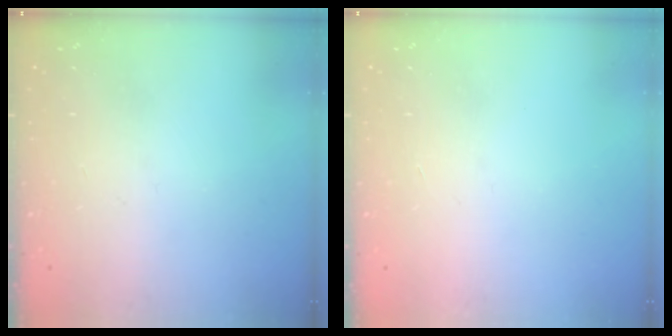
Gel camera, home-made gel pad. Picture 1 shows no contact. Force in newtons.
{"total": 1.5, "press": 1.5, "slide": 0.1}